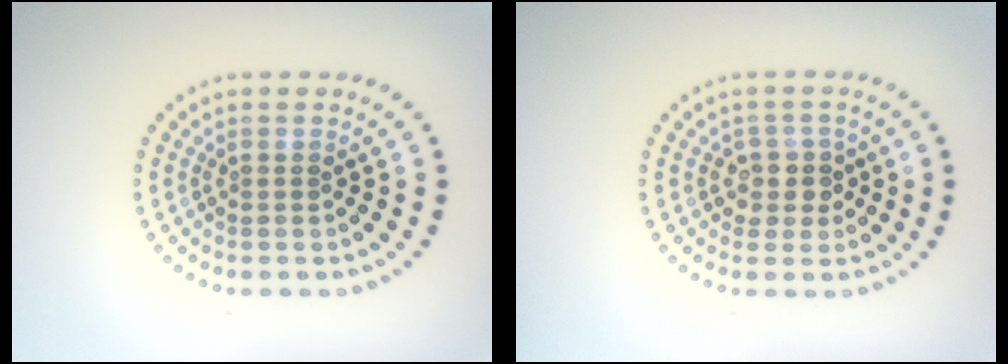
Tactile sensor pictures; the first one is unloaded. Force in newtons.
{"total": 2.2, "press": 2.0, "slide": 0.9}